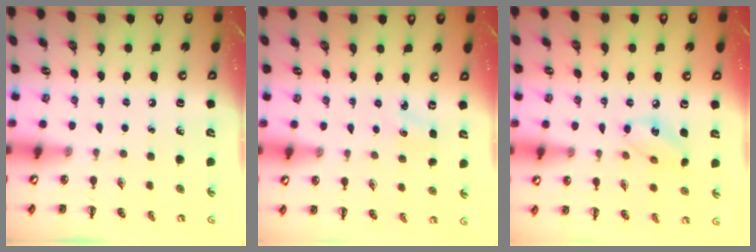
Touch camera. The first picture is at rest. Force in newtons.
{"total": 1.8, "press": 1.7, "slide": 0.5}
{"total": 7.1, "press": 7.1, "slide": 0.7}